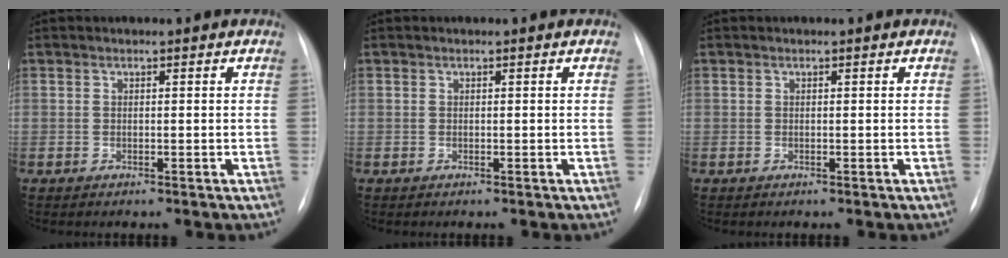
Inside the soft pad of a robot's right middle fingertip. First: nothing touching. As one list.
[{"total": 0.0}, {"total": 0.0}]